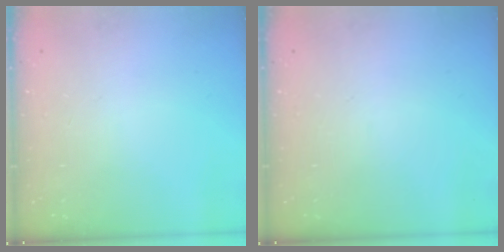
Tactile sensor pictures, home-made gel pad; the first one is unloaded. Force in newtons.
{"total": 0.0}